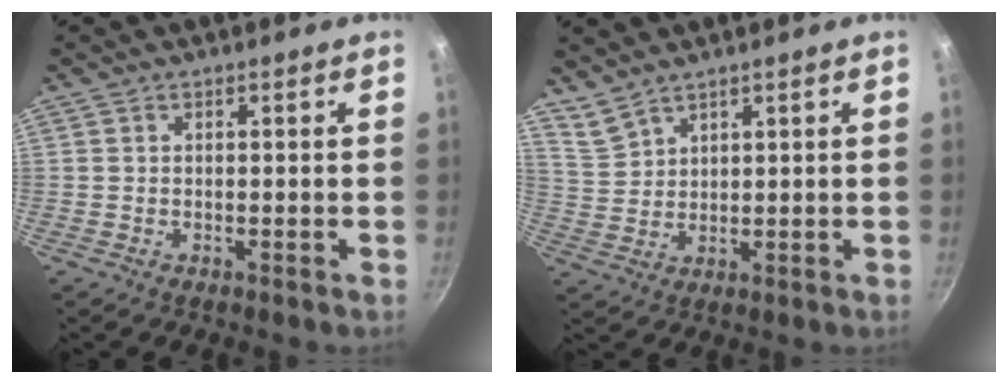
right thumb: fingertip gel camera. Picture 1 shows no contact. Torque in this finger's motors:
{"motor_torque": [-0.38, 0.38, -0.37, -0.05, 0.05]}